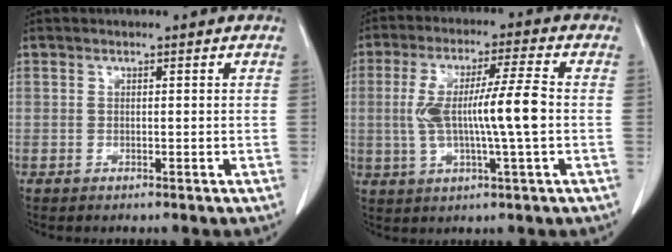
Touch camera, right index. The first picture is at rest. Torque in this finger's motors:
{"motor_torque": [1.58, -0.12, 0.86, 0.21]}